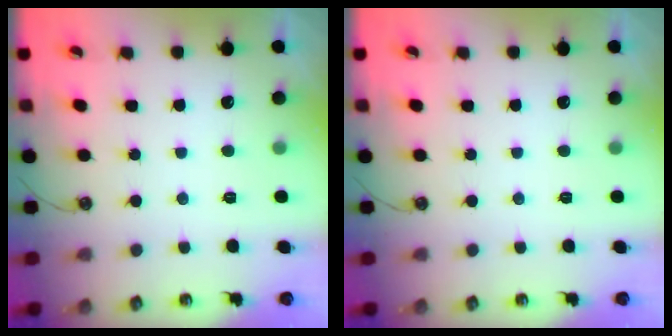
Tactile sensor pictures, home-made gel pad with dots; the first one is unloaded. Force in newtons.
{"total": 0.0}